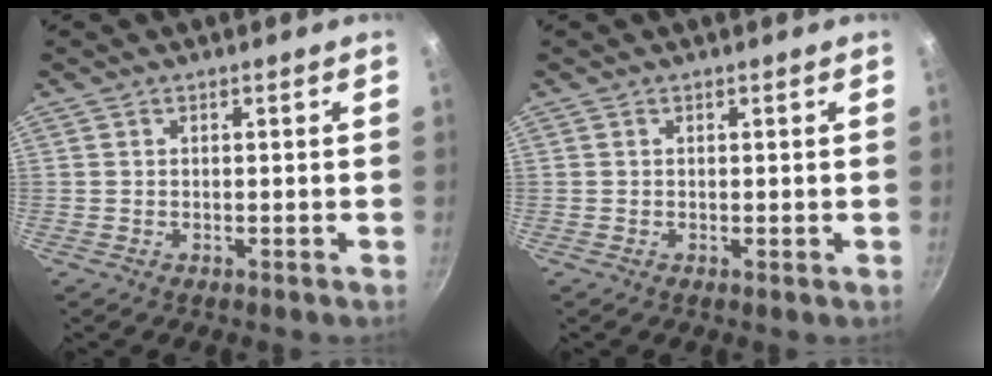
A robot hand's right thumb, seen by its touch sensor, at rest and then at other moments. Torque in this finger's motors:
{"motor_torque": [0.29, 0.18, -0.17, -0.04, 0.02]}